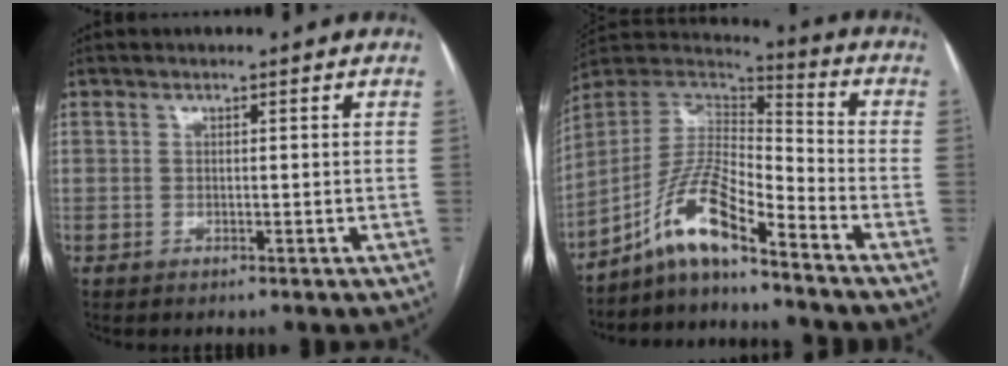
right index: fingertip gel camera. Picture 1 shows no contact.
{"total": 11.6, "force": [-8.3, 2.0, 7.8], "torque": [-0.159, 0.023, -0.154]}